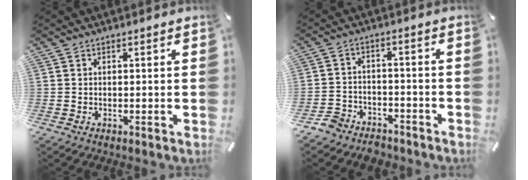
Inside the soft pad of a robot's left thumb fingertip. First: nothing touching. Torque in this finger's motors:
{"motor_torque": [-0.20, 0.19, -0.41, 0.41, 0.02]}